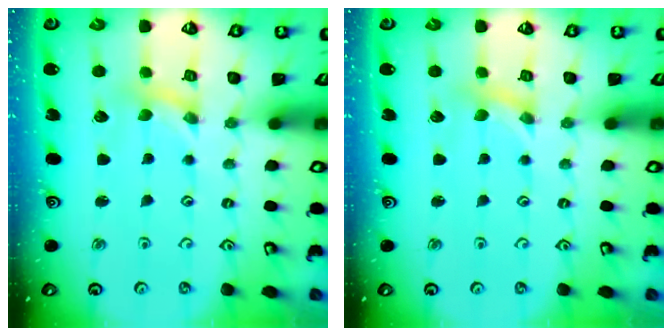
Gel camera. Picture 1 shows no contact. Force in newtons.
{"total": 0.6, "press": 0.5, "slide": 0.1}